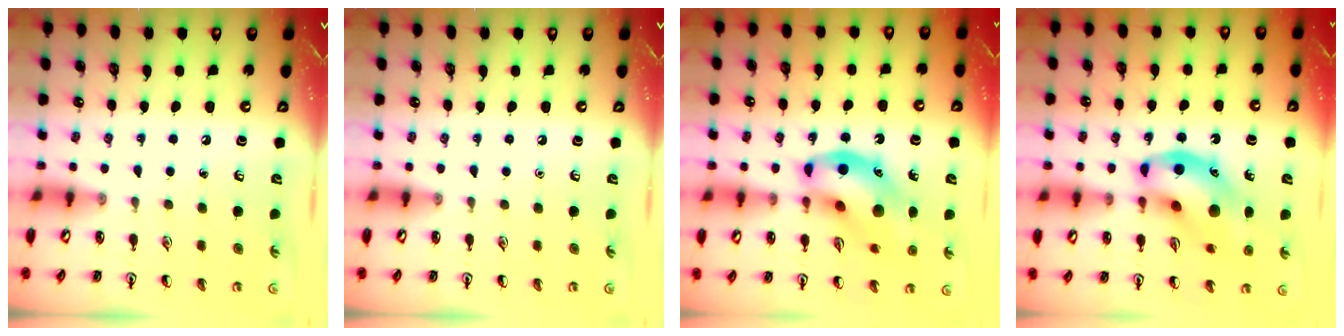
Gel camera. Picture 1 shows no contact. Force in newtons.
{"total": 0.0}
{"total": 15.8, "press": 15.6, "slide": 2.6}
{"total": 15.8, "press": 15.6, "slide": 2.6}